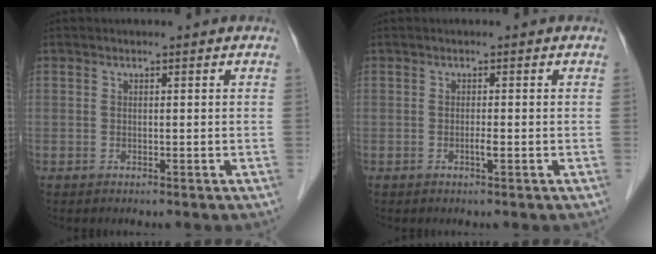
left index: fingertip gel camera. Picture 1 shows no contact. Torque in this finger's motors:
{"motor_torque": [0.28, 0.20, 0.01, 0.00]}